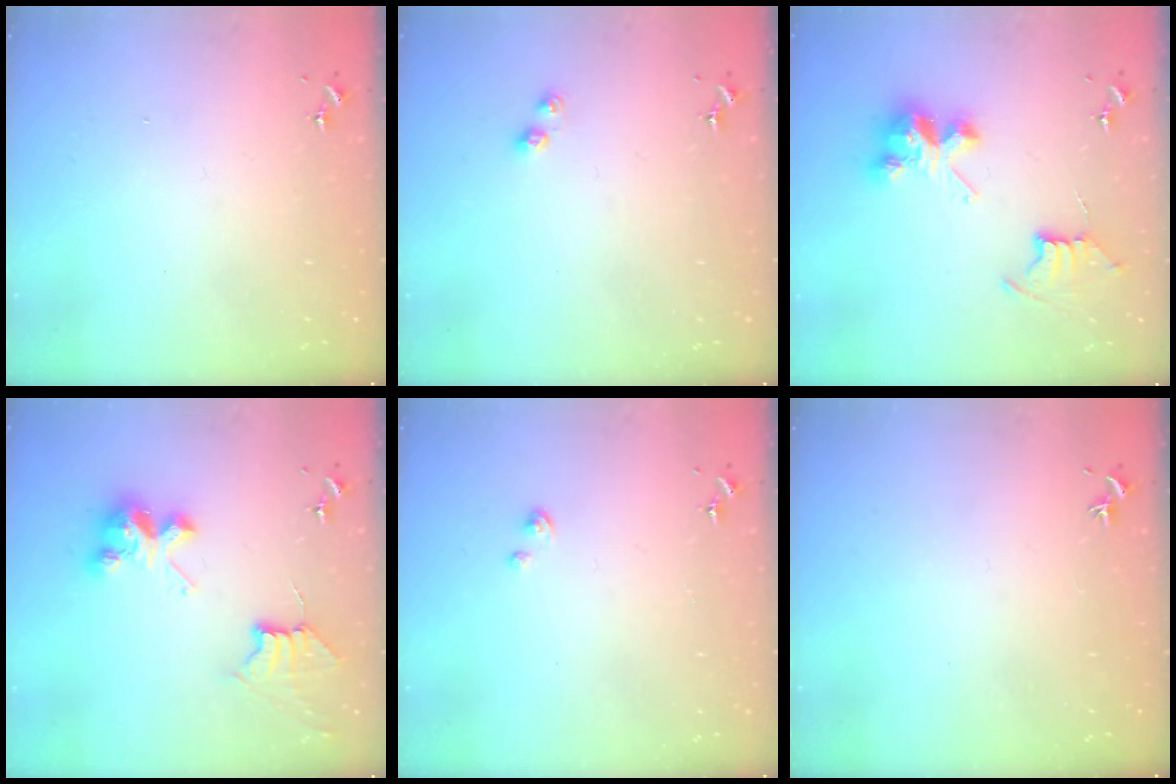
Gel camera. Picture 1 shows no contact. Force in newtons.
{"total": 4.7, "press": 4.7, "slide": 0.3}
{"total": 11.8, "press": 11.7, "slide": 0.8}
{"total": 9.5, "press": 9.5, "slide": 0.7}
{"total": 1.1, "press": 1.1, "slide": 0.1}
{"total": 0.0}